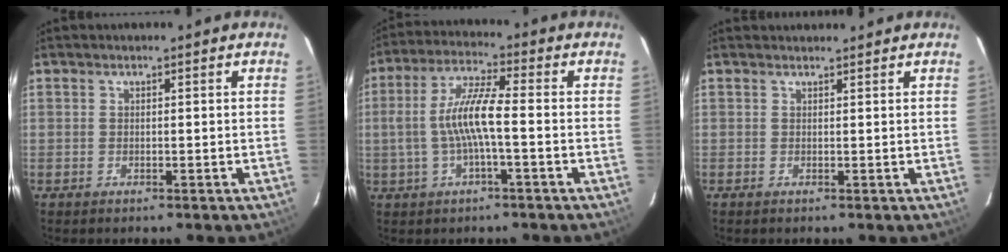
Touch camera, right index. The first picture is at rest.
{"total": 9.1, "force": [-1.3, 1.4, 8.9], "torque": [-0.186, 0.008, -0.021]}
{"total": 2.0, "force": [1.9, 0.6, 0.4], "torque": [-0.012, 0.008, 0.024]}